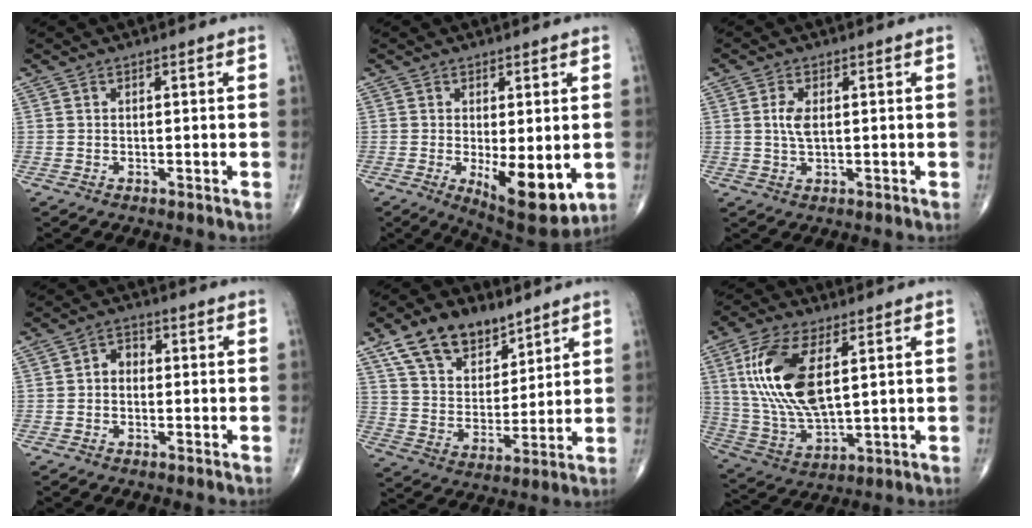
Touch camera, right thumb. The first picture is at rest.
{"total": 11.1, "force": [-2.1, 4.2, 10.1], "torque": [-0.136, -0.027, -0.018]}
{"total": 3.4, "force": [0.5, 1.6, 3.0], "torque": [-0.064, -0.002, 0.011]}
{"total": 2.0, "force": [-0.3, 1.6, 1.1], "torque": [-0.004, 0.008, -0.015]}
{"total": 14.2, "force": [9.3, 8.1, 7.1], "torque": [-0.088, -0.046, 0.171]}
{"total": 16.8, "force": [4.4, 7.6, 14.4], "torque": [-0.296, -0.014, 0.092]}